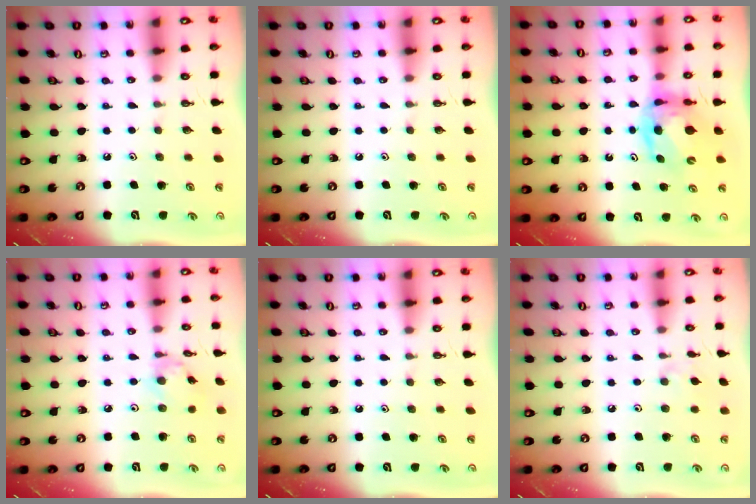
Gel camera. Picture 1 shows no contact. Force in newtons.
{"total": 0.0}
{"total": 7.9, "press": 7.8, "slide": 1.1}
{"total": 2.8, "press": 2.8, "slide": 0.1}
{"total": 0.0}
{"total": 1.9, "press": 1.8, "slide": 0.4}